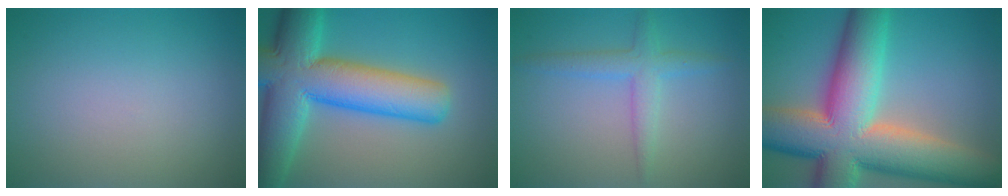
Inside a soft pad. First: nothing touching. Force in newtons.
{"total": 12.3, "press": 12.3, "slide": 0.6}
{"total": 2.7, "press": 2.7, "slide": 0.1}
{"total": 16.3, "press": 16.2, "slide": 1.1}